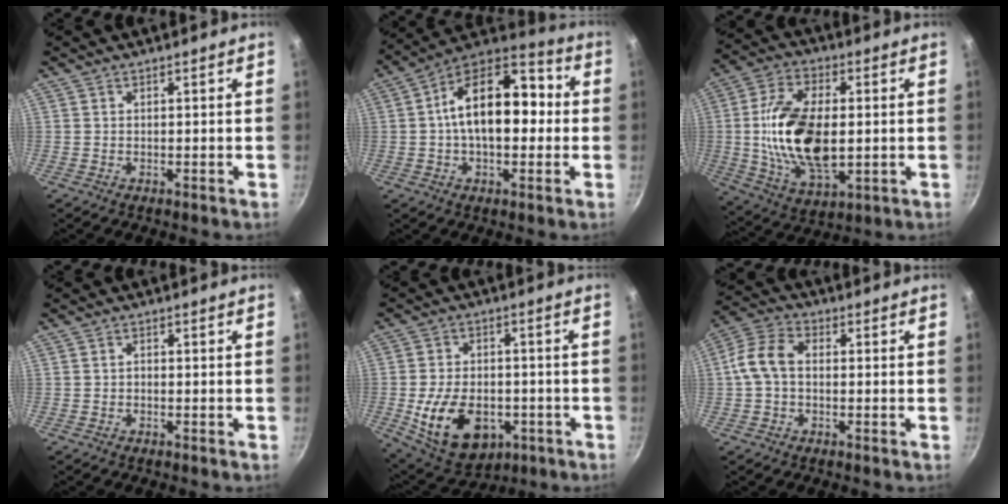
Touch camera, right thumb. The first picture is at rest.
{"total": 18.3, "force": [1.1, 10.3, 15.1], "torque": [-0.217, 0.040, 0.005]}
{"total": 19.1, "force": [-0.1, 10.0, 16.2], "torque": [-0.306, -0.005, 0.005]}
{"total": 0.7, "force": [-0.3, 0.5, 0.4], "torque": [-0.003, 0.002, -0.010]}
{"total": 15.7, "force": [-4.5, 10.4, 10.9], "torque": [-0.171, 0.010, -0.053]}
{"total": 7.9, "force": [0.0, 5.3, 5.9], "torque": [-0.117, 0.026, -0.010]}